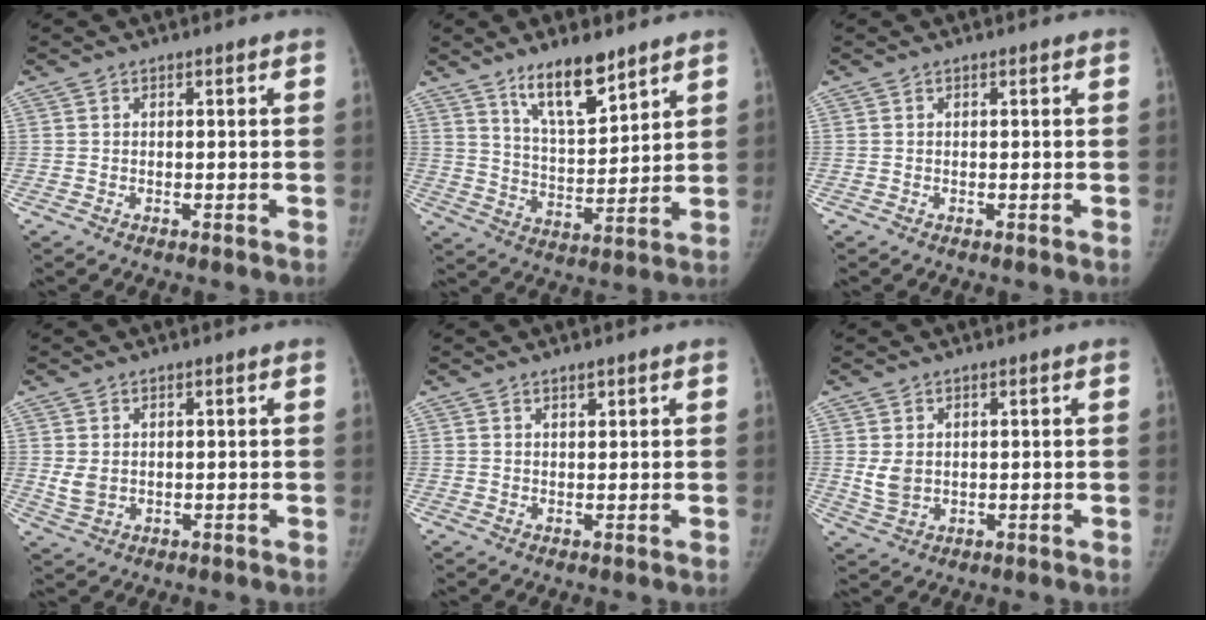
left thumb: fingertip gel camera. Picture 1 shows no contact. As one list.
[{"total": 11.4, "force": [8.1, 3.5, 7.2], "torque": [-0.106, -0.060, 0.150]}, {"total": 0.0}, {"total": 3.1, "force": [0.6, 2.3, 2.0], "torque": [-0.036, -0.008, 0.019]}, {"total": 1.2, "force": [1.0, 0.4, 0.6], "torque": [-0.004, -0.007, 0.017]}, {"total": 3.9, "force": [0.8, 2.9, 2.5], "torque": [-0.044, -0.010, 0.025]}]